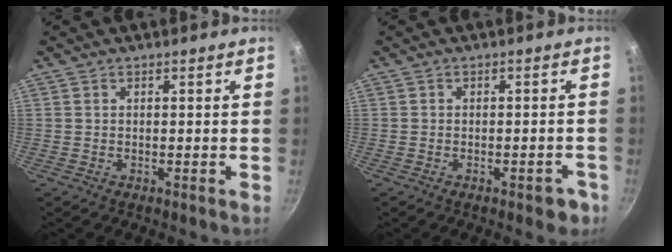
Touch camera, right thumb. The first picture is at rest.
{"total": 3.8, "force": [-2.0, 1.8, 2.7], "torque": [-0.016, 0.019, -0.017]}